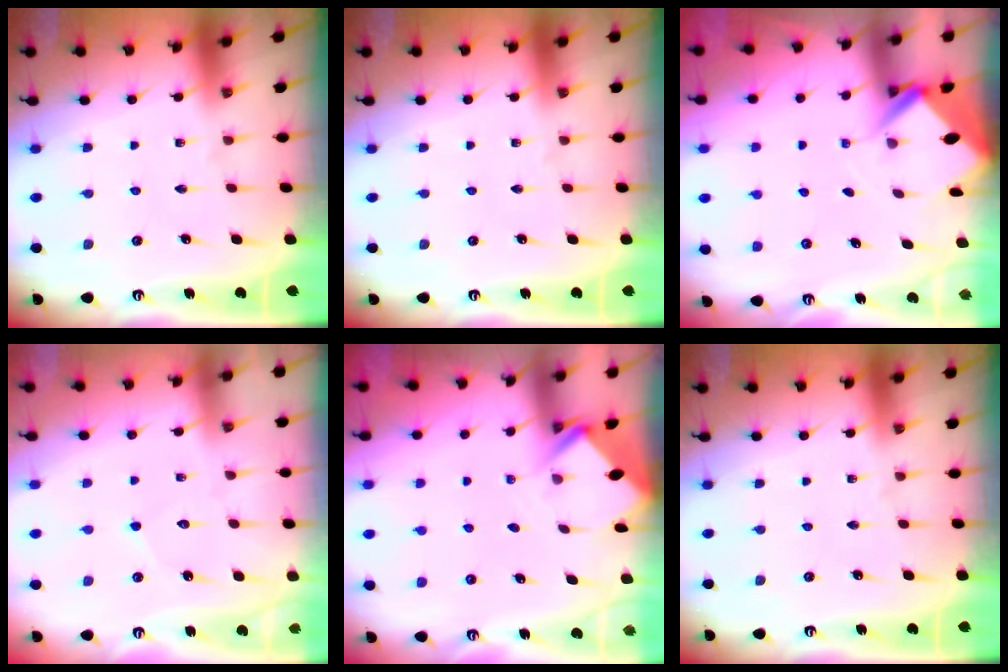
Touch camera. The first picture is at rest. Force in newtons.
{"total": 0.0}
{"total": 2.8, "press": 2.8, "slide": 0.1}
{"total": 3.8, "press": 3.8, "slide": 0.2}
{"total": 2.9, "press": 2.9, "slide": 0.2}
{"total": 0.0}